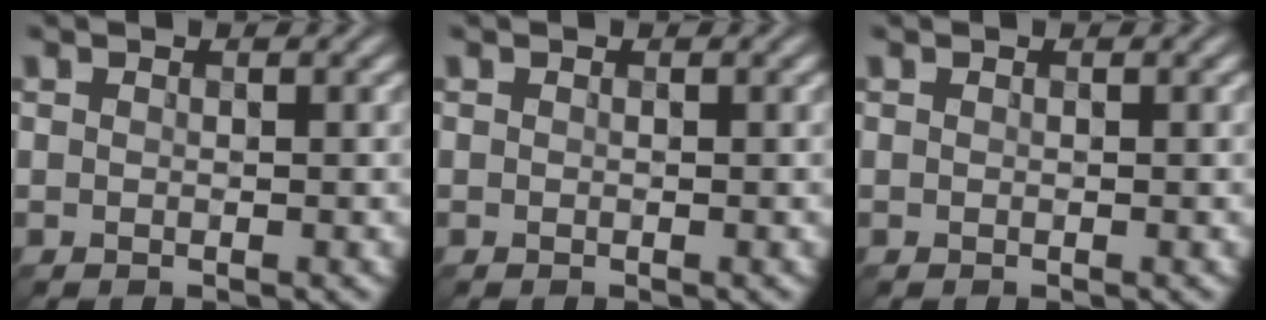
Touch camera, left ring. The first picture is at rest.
{"total": 0.0}
{"total": 0.0}